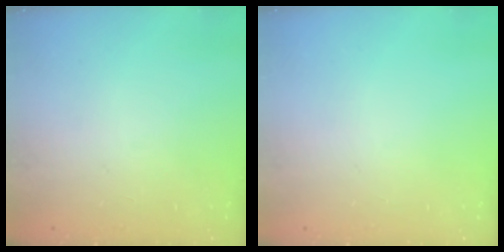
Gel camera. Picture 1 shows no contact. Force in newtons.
{"total": 0.0}